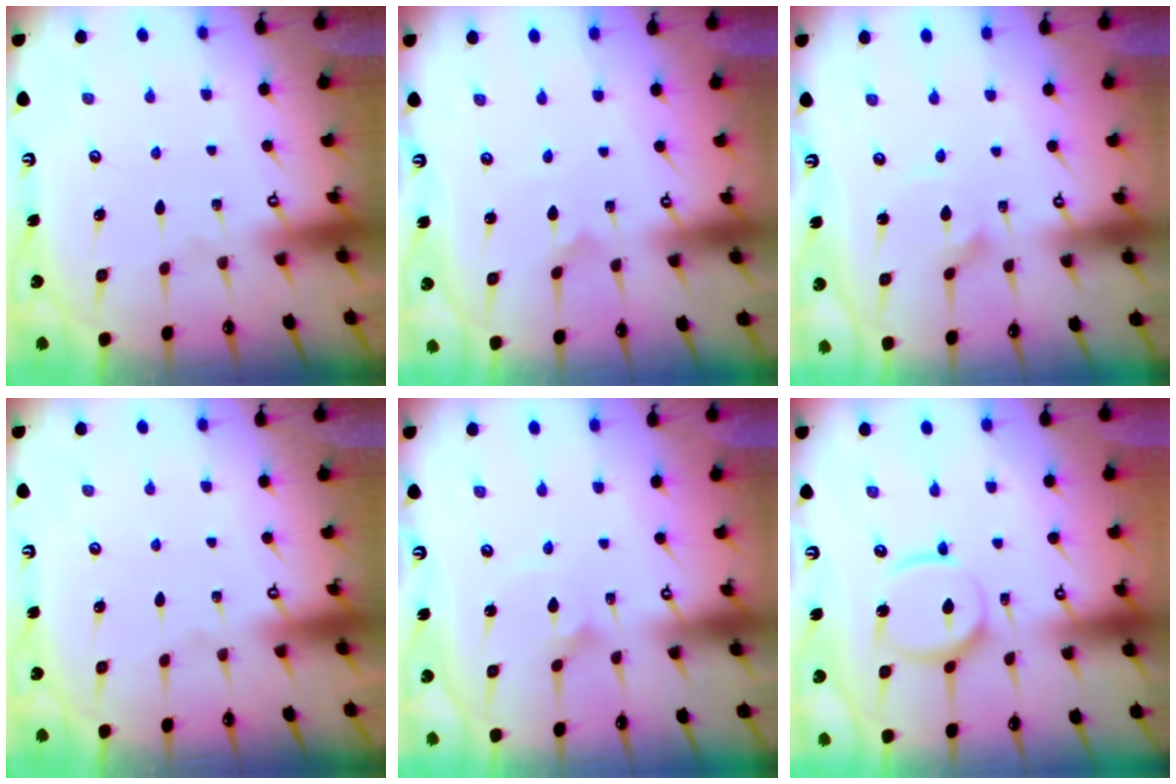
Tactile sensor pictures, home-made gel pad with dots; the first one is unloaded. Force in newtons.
{"total": 0.0}
{"total": 1.6, "press": 1.6, "slide": 0.2}
{"total": 0.0}
{"total": 1.3, "press": 1.3, "slide": 0.0}
{"total": 12.3, "press": 12.2, "slide": 1.2}